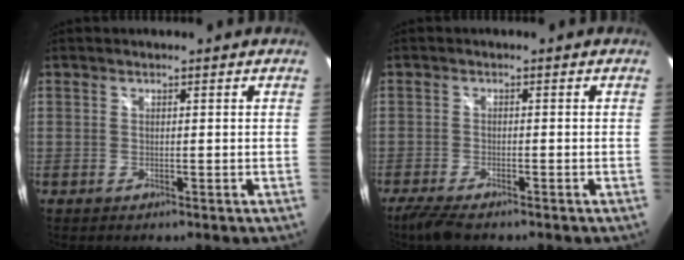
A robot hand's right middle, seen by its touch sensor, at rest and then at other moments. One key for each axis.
{"total": 5.0, "fx": -4.0, "fy": 0.9, "fz": 2.8, "tx": -0.074, "ty": -0.016, "tz": -0.074}